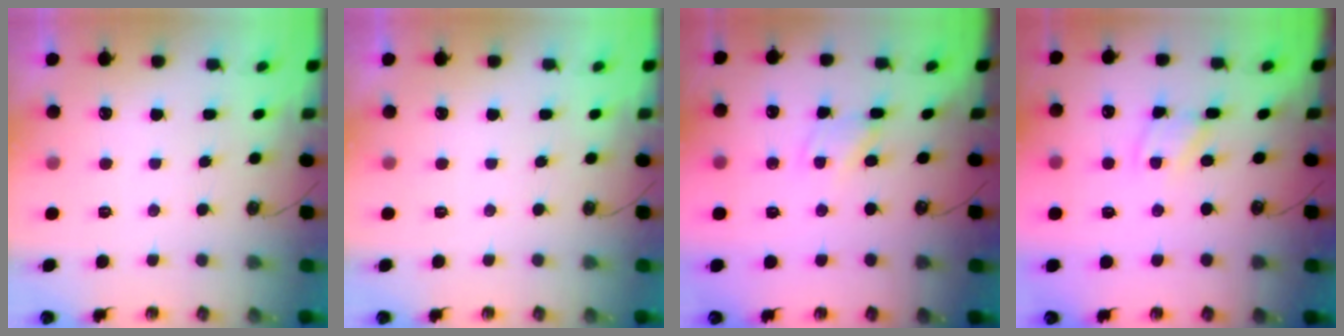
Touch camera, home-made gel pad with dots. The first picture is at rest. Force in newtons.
{"total": 0.0}
{"total": 1.1, "press": 1.1, "slide": 0.1}
{"total": 1.9, "press": 1.9, "slide": 0.1}